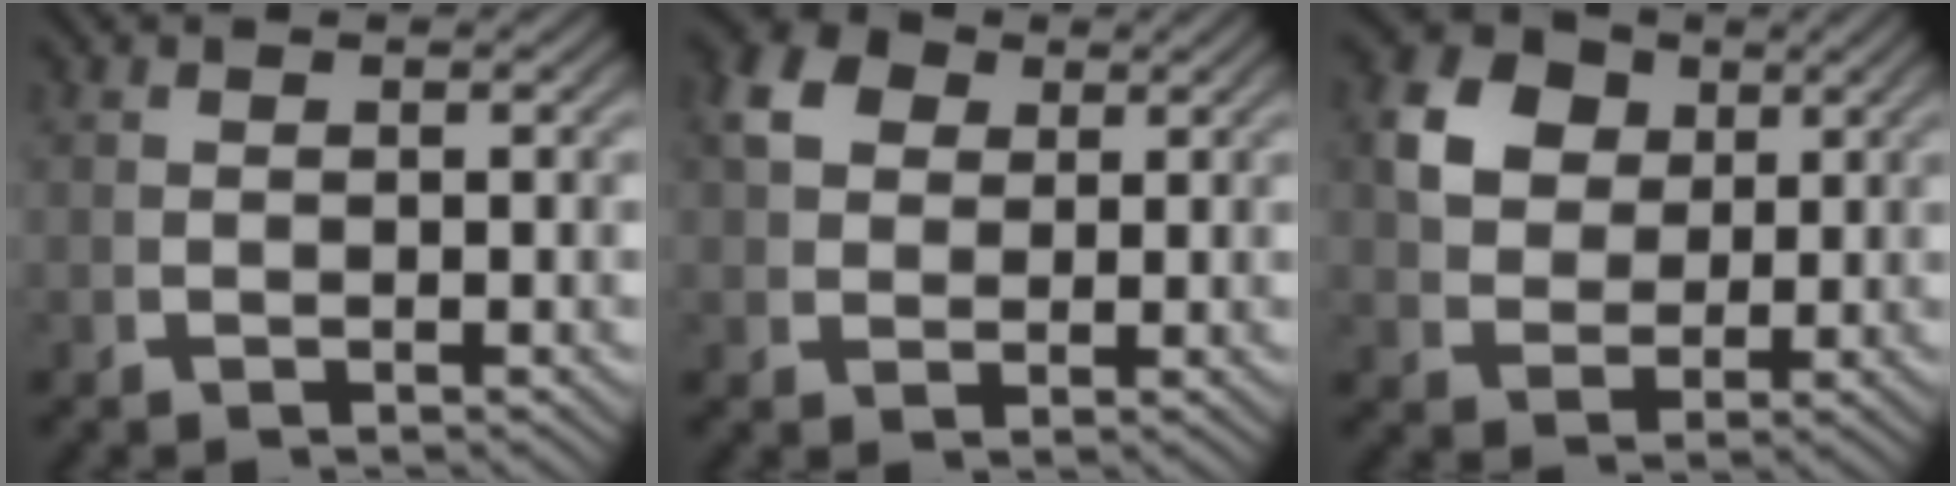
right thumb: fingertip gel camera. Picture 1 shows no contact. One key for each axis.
{"total": 5.8, "fx": 2.7, "fy": 4.3, "fz": 2.8, "tx": -0.064, "ty": -0.003, "tz": 0.047}
{"total": 8.9, "fx": 3.0, "fy": 7.1, "fz": 4.6, "tx": -0.103, "ty": -0.010, "tz": 0.055}